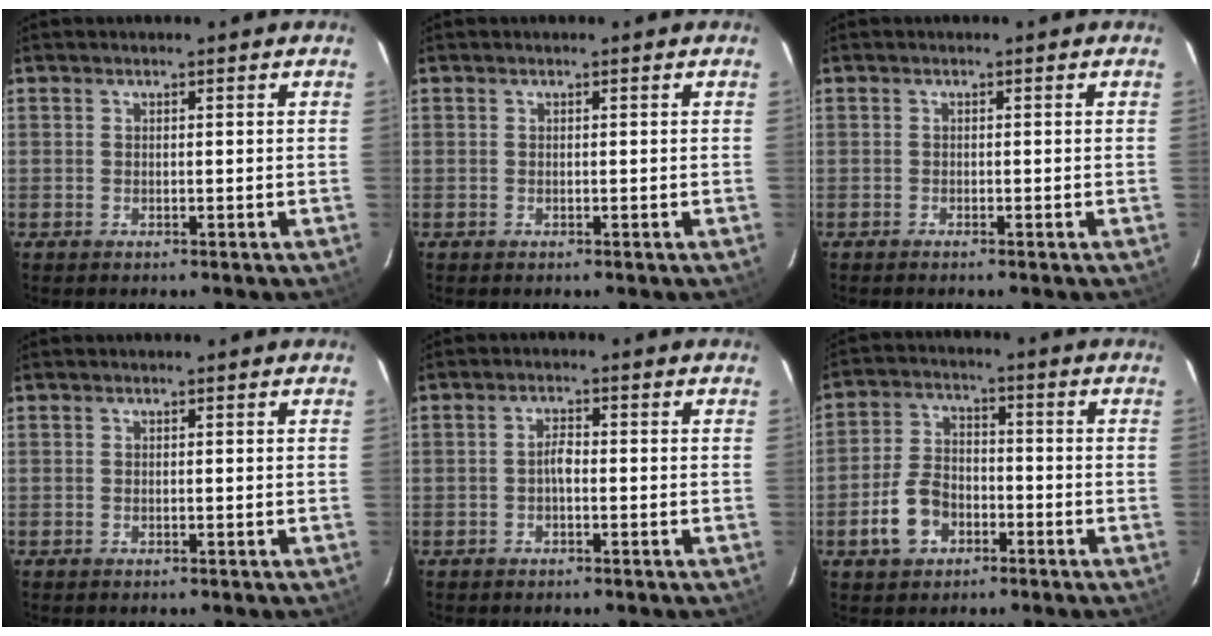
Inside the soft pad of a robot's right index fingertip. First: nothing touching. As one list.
[{"total": 0.0}, {"total": 0.5, "force": [-0.5, 0.0, 0.2], "torque": [-0.003, -0.001, -0.010]}, {"total": 0.0}, {"total": 1.9, "force": [-0.7, 0.8, 1.6], "torque": [-0.033, 0.008, -0.014]}, {"total": 8.2, "force": [-3.8, 5.6, 4.5], "torque": [-0.101, 0.019, -0.067]}]